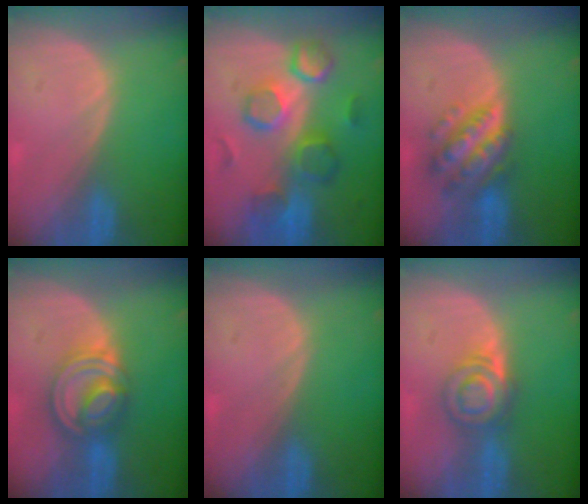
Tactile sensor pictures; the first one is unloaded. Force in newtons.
{"total": 9.4, "press": 9.1, "slide": 2.5}
{"total": 7.4, "press": 7.3, "slide": 0.5}
{"total": 8.1, "press": 6.9, "slide": 4.3}
{"total": 0.0}
{"total": 6.2, "press": 5.5, "slide": 2.8}